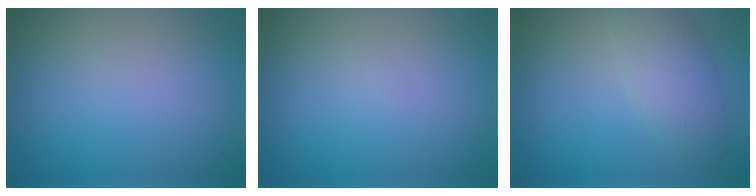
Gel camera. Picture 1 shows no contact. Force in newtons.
{"total": 0.0}
{"total": 3.3, "press": 3.3, "slide": 0.2}